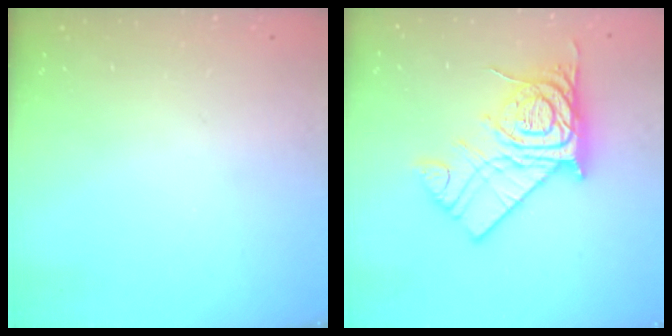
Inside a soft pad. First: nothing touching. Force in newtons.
{"total": 16.9, "press": 16.9, "slide": 1.2}